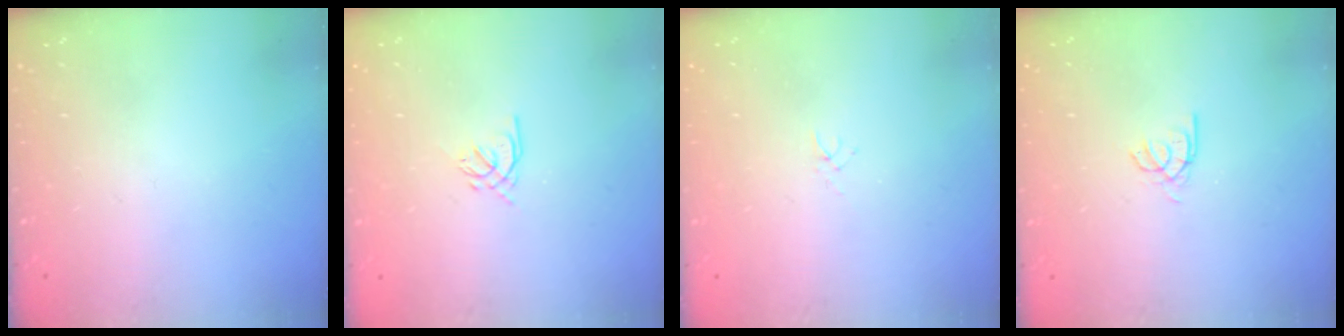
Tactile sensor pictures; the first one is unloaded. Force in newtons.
{"total": 1.2, "press": 1.1, "slide": 0.5}
{"total": 1.0, "press": 1.0, "slide": 0.3}
{"total": 2.5, "press": 2.4, "slide": 0.3}